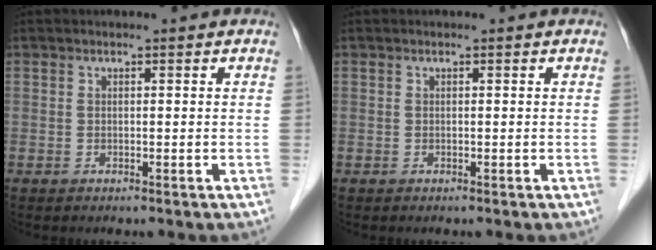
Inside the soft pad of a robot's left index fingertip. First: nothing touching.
{"total": 0.0}